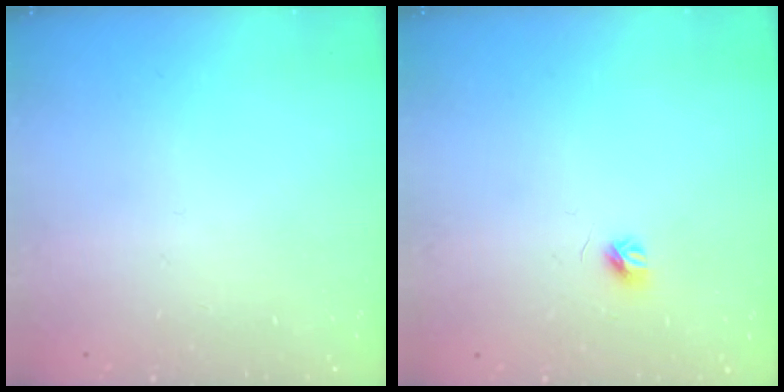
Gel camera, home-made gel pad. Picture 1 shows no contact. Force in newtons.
{"total": 3.6, "press": 3.6, "slide": 0.4}